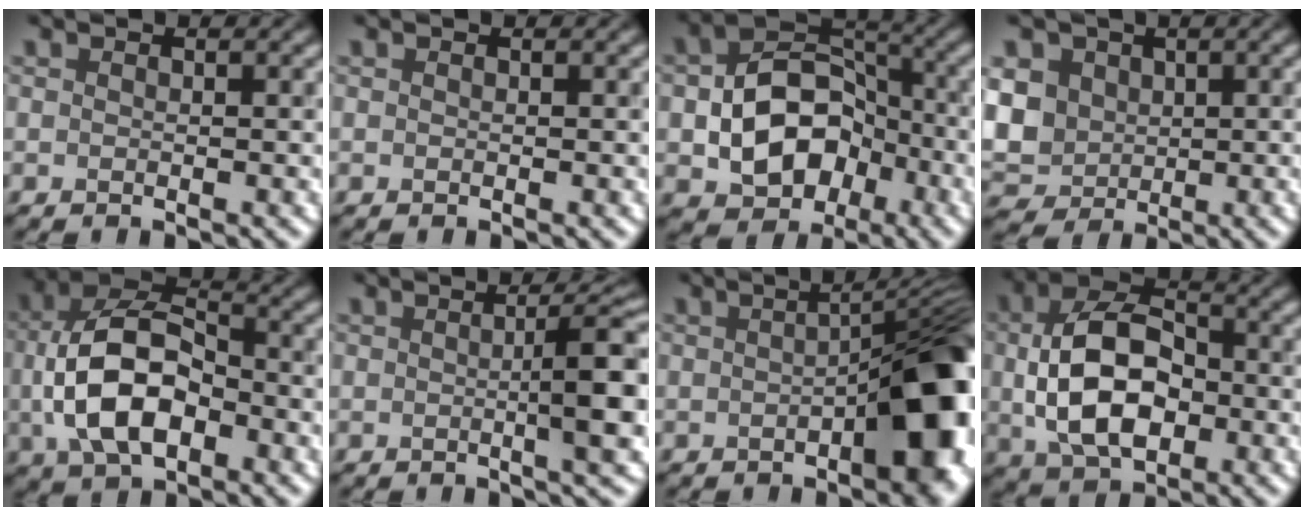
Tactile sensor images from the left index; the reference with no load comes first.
{"total": 0.0}
{"total": 8.8, "force": [-2.0, 6.2, 5.9], "torque": [-0.092, 0.007, -0.037]}
{"total": 7.5, "force": [0.9, 6.3, 3.9], "torque": [-0.096, 0.012, 0.001]}
{"total": 9.5, "force": [-1.9, 5.4, 7.6], "torque": [-0.160, 0.008, -0.042]}
{"total": 5.0, "force": [-0.3, 0.7, 4.9], "torque": [-0.070, 0.009, -0.008]}
{"total": 11.9, "force": [-2.0, 4.9, 10.6], "torque": [-0.099, 0.000, -0.029]}
{"total": 9.4, "force": [-0.5, 5.8, 7.3], "torque": [-0.150, 0.003, -0.009]}